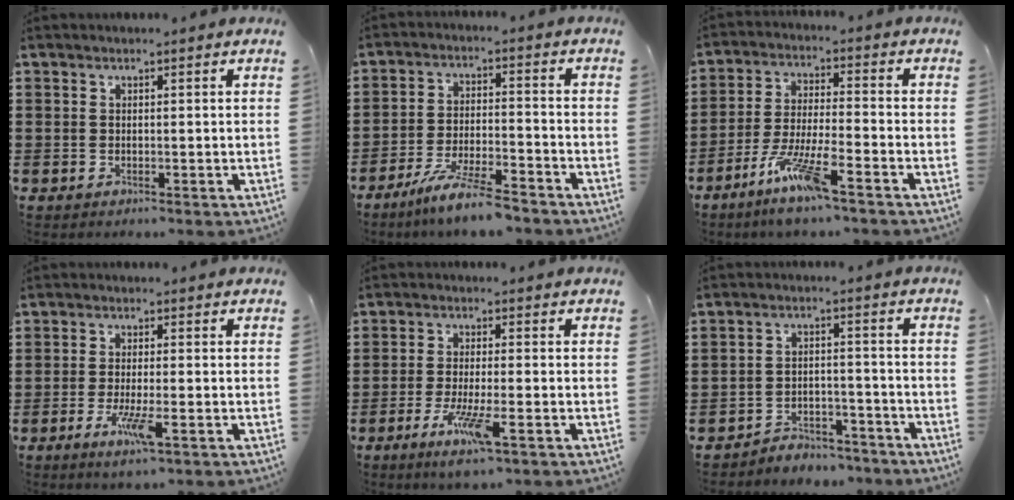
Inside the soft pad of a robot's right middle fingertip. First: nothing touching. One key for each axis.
{"total": 7.5, "fx": -6.5, "fy": 0.2, "fz": 3.8, "tx": -0.082, "ty": -0.008, "tz": -0.125}
{"total": 8.2, "fx": -5.6, "fy": 0.6, "fz": 5.9, "tx": -0.118, "ty": -0.006, "tz": -0.105}
{"total": 4.9, "fx": -2.3, "fy": 0.6, "fz": 4.3, "tx": -0.095, "ty": -0.018, "tz": -0.044}
{"total": 6.4, "fx": -3.3, "fy": 0.7, "fz": 5.5, "tx": -0.111, "ty": -0.016, "tz": -0.059}
{"total": 4.0, "fx": -4.0, "fy": 0.7, "fz": -0.1, "tx": -0.005, "ty": 0.006, "tz": -0.086}